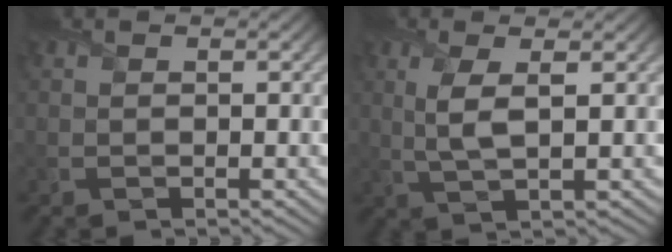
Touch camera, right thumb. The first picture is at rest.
{"total": 3.9, "force": [0.8, 1.0, 3.7], "torque": [-0.085, 0.002, 0.020]}